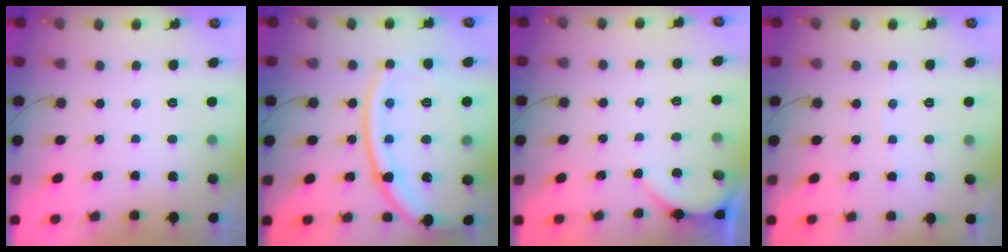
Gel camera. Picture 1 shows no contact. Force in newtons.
{"total": 18.0, "press": 17.9, "slide": 1.7}
{"total": 2.2, "press": 2.2, "slide": 0.3}
{"total": 2.3, "press": 2.3, "slide": 0.3}